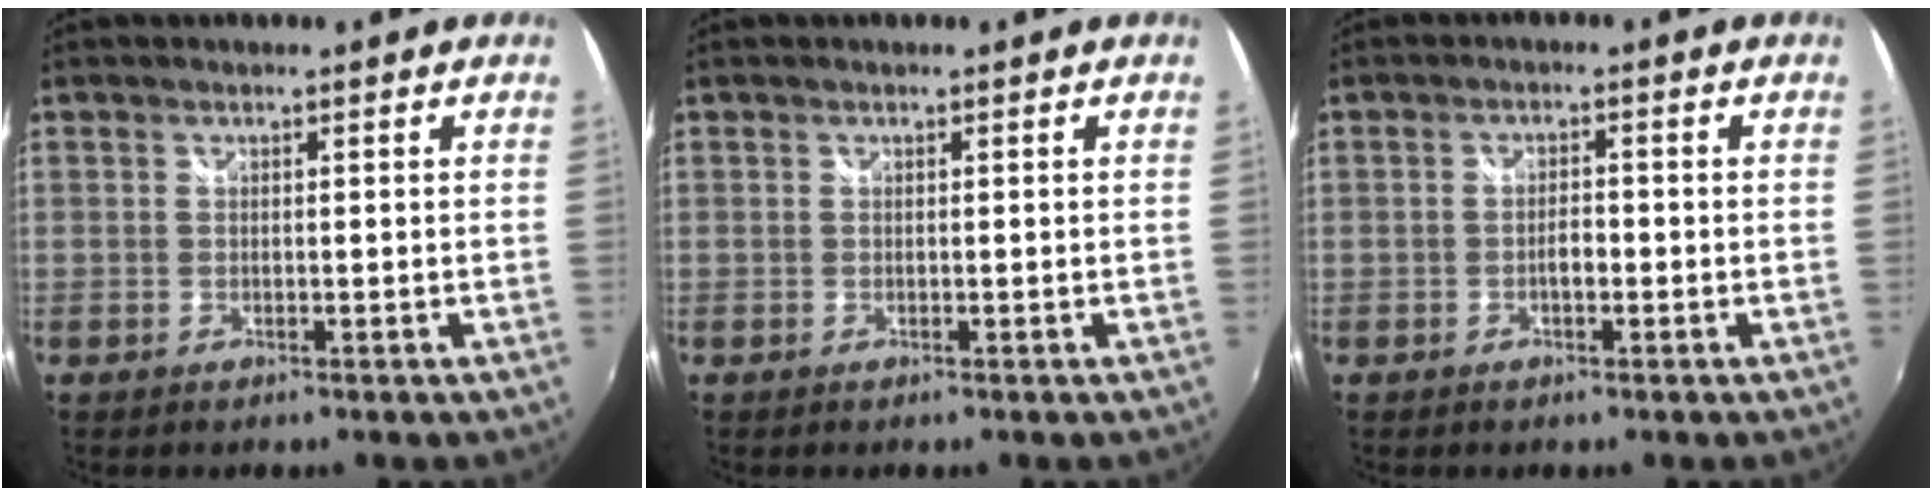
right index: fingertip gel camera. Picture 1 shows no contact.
{"total": 0.0}
{"total": 1.8, "force": [-0.8, 0.7, 1.4], "torque": [-0.025, 0.001, -0.015]}